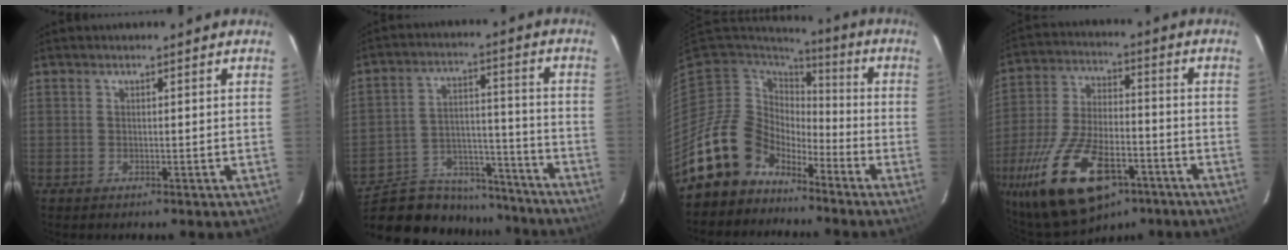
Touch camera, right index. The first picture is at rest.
{"total": 21.2, "force": [-17.9, 9.3, 6.5], "torque": [-0.147, 0.029, -0.249]}
{"total": 13.3, "force": [-9.7, 8.8, 1.8], "torque": [-0.054, 0.026, -0.167]}
{"total": 21.0, "force": [-12.0, 9.9, 14.1], "torque": [-0.294, -0.029, -0.200]}